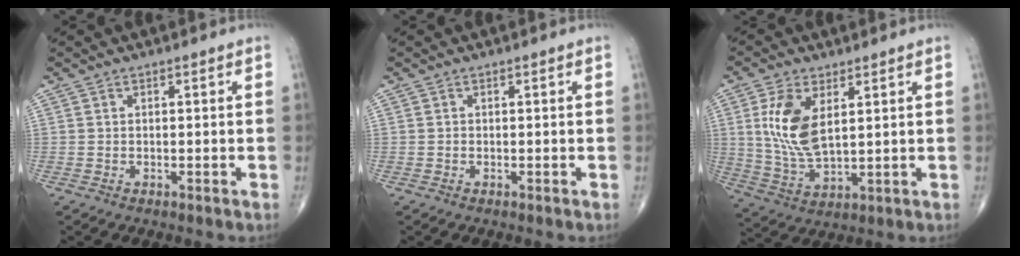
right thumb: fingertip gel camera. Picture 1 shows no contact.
{"total": 0.0}
{"total": 11.0, "force": [3.1, 5.5, 9.0], "torque": [-0.181, -0.015, 0.068]}